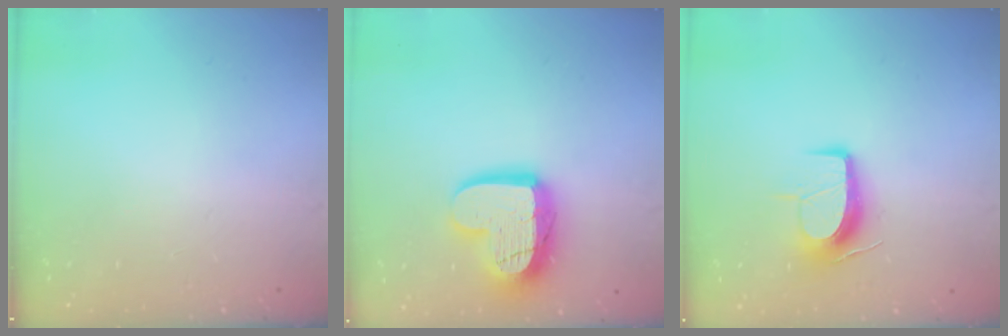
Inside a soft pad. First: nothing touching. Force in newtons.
{"total": 17.3, "press": 17.3, "slide": 1.7}
{"total": 10.3, "press": 10.3, "slide": 0.6}